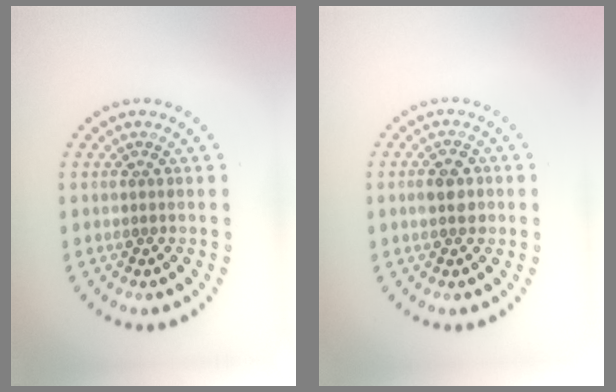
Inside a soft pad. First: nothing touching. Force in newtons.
{"total": 2.2, "press": 2.2, "slide": 0.1}